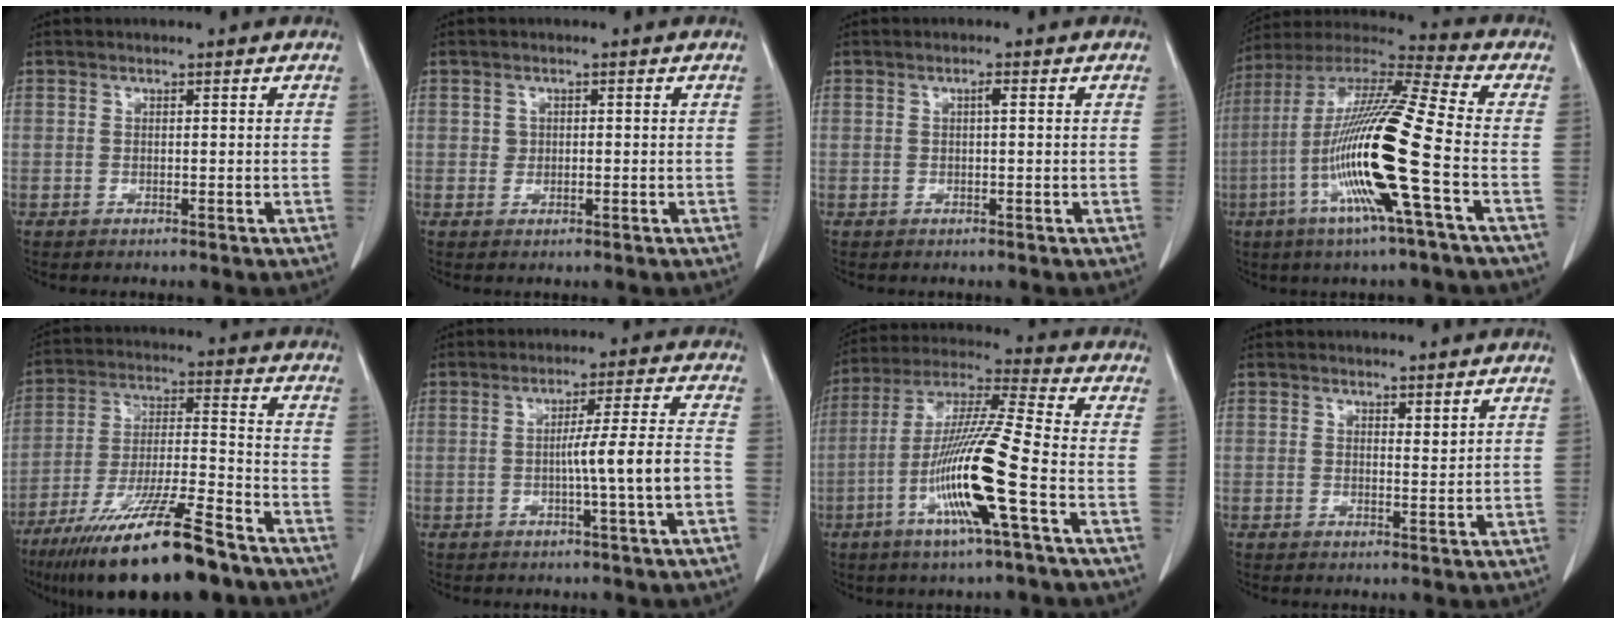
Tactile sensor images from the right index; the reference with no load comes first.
{"total": 1.1, "force": [0.1, 1.0, 0.3], "torque": [-0.001, 0.002, 0.003]}
{"total": 0.9, "force": [0.2, 0.1, 0.8], "torque": [-0.015, 0.002, 0.002]}
{"total": 19.2, "force": [-5.1, -0.5, 18.5], "torque": [-0.370, -0.013, -0.110]}
{"total": 19.9, "force": [-14.1, 2.3, 13.9], "torque": [-0.229, -0.033, -0.246]}
{"total": 7.5, "force": [-2.1, -1.2, 7.1], "torque": [-0.107, 0.005, -0.031]}
{"total": 15.3, "force": [-5.1, -0.6, 14.4], "torque": [-0.287, -0.009, -0.103]}
{"total": 1.1, "force": [0.9, 0.2, 0.6], "torque": [-0.010, -0.010, 0.016]}